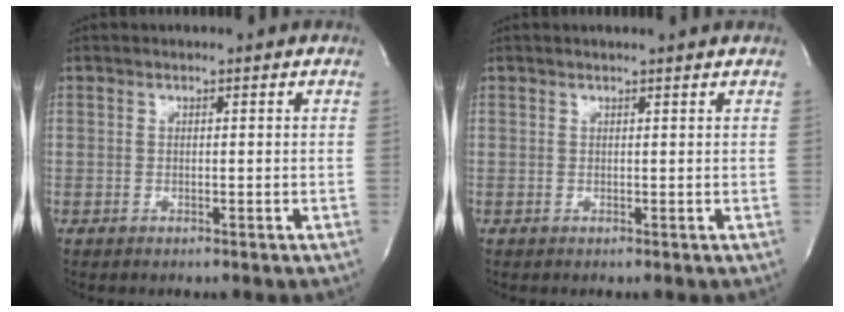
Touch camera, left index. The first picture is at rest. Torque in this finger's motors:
{"motor_torque": [0.20, -0.52, -0.05, 0.01]}